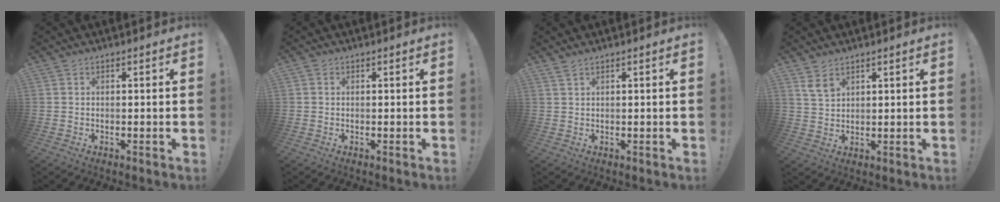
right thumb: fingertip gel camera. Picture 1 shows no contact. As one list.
[{"total": 0.0}, {"total": 1.3, "force": [1.0, 0.2, 0.8], "torque": [-0.019, 0.000, 0.020]}, {"total": 4.4, "force": [3.2, 2.2, 2.1], "torque": [-0.030, -0.019, 0.059]}]